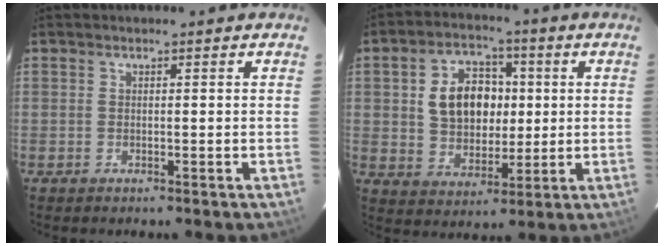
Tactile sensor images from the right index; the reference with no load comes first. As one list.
[{"total": 11.6, "force": [1.8, 8.6, 7.6], "torque": [-0.148, 0.027, 0.042]}]